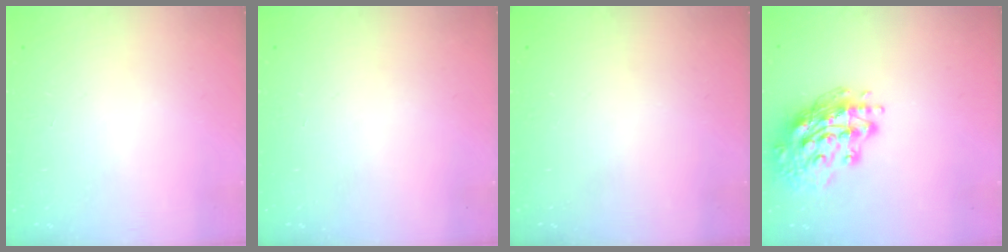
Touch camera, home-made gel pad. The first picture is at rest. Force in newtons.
{"total": 0.0}
{"total": 0.0}
{"total": 15.9, "press": 15.9, "slide": 1.5}